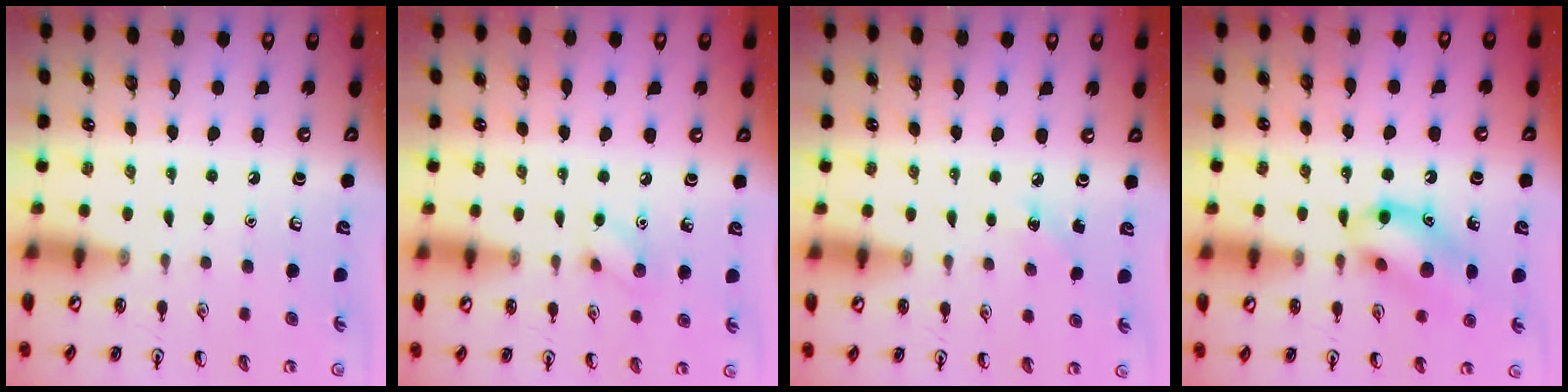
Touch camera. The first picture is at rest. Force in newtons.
{"total": 5.9, "press": 5.8, "slide": 1.2}
{"total": 4.3, "press": 4.0, "slide": 1.5}
{"total": 13.0, "press": 12.7, "slide": 2.6}